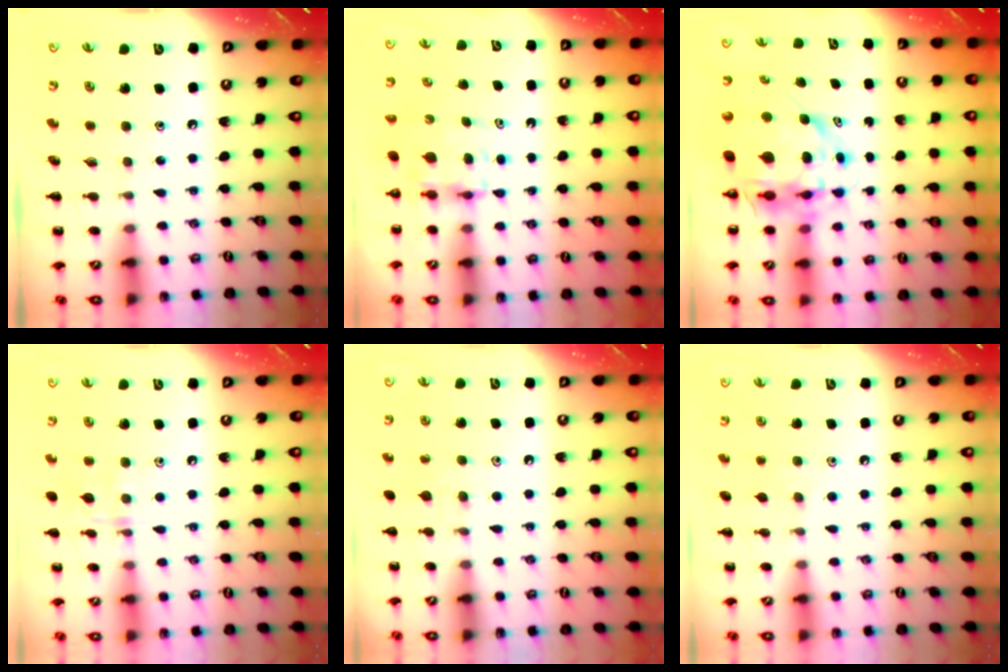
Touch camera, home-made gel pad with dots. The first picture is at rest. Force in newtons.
{"total": 6.3, "press": 6.3, "slide": 0.7}
{"total": 9.2, "press": 8.8, "slide": 2.7}
{"total": 8.6, "press": 8.5, "slide": 1.3}
{"total": 5.7, "press": 5.4, "slide": 2.0}
{"total": 5.4, "press": 5.1, "slide": 1.7}